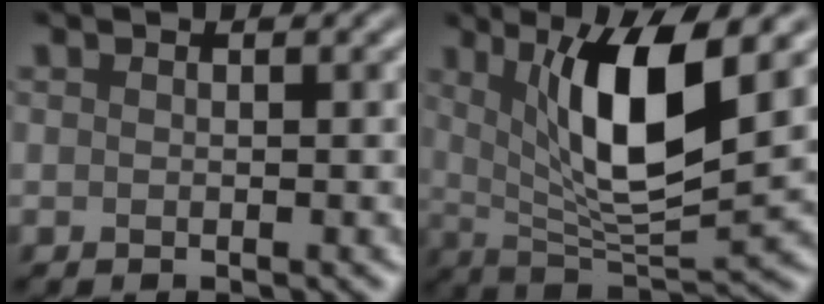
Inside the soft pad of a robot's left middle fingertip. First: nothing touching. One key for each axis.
{"total": 8.9, "fx": 2.7, "fy": 2.4, "fz": 8.1, "tx": -0.134, "ty": -0.017, "tz": 0.050}